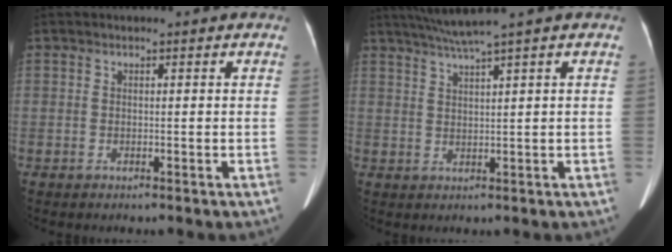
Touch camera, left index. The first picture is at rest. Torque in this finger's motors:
{"motor_torque": [0.33, -0.43, 0.04, 0.06]}